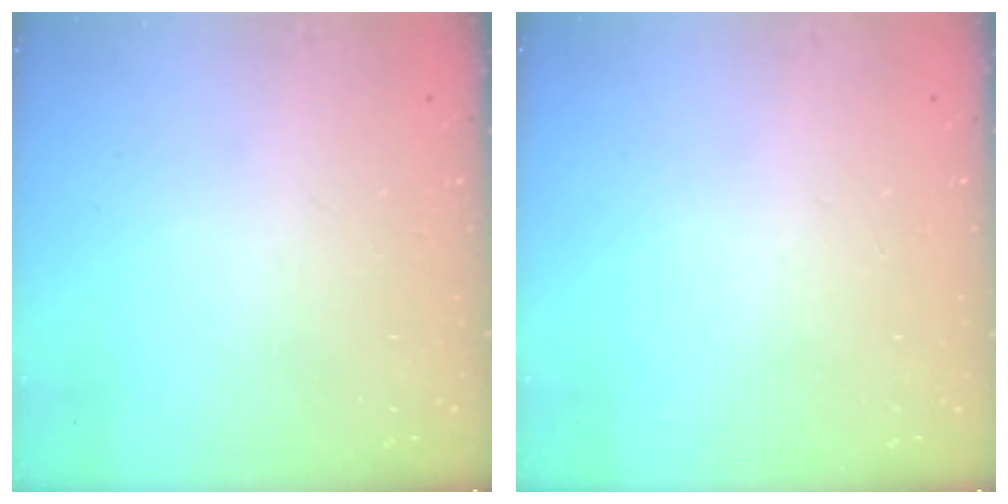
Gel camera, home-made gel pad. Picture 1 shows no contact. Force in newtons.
{"total": 0.0}